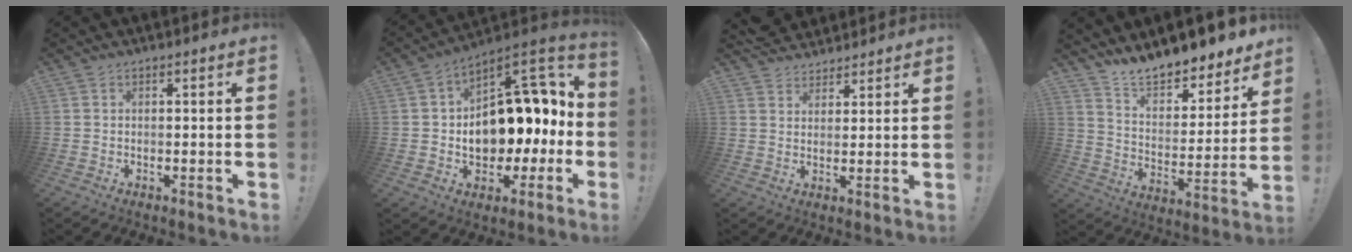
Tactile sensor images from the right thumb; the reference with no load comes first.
{"total": 17.6, "force": [0.7, 11.7, 13.1], "torque": [-0.168, -0.011, 0.036]}
{"total": 5.6, "force": [4.8, 2.8, 0.0], "torque": [-0.004, -0.030, 0.094]}
{"total": 12.4, "force": [11.8, 2.2, 2.8], "torque": [-0.049, -0.112, 0.208]}